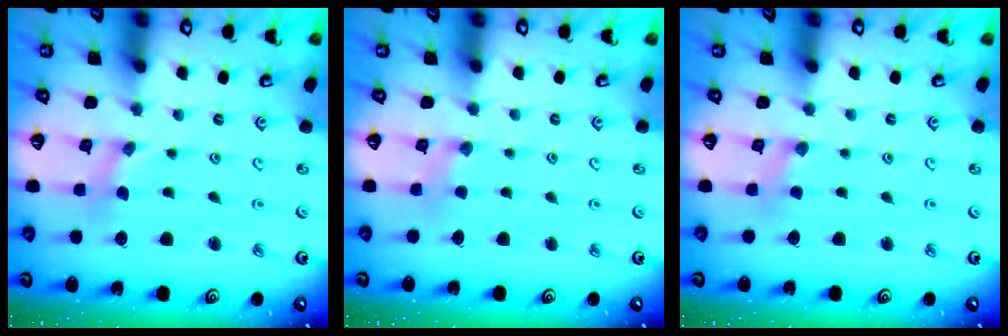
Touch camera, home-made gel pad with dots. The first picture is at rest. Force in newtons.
{"total": 2.0, "press": 2.0, "slide": 0.4}
{"total": 0.7, "press": 0.7, "slide": 0.2}